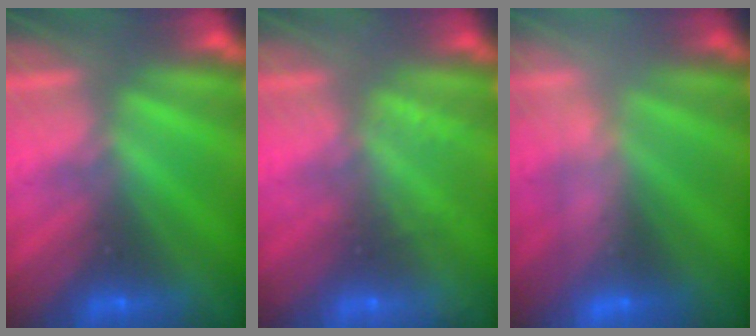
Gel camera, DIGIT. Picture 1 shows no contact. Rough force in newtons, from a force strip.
{"total": 2.1}
{"total": 2.5}